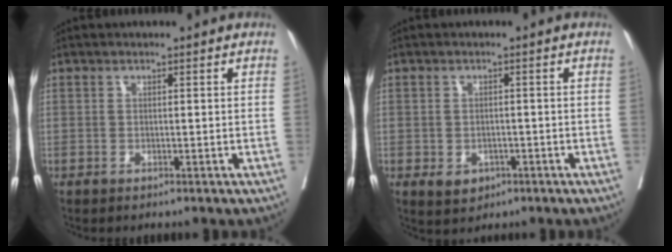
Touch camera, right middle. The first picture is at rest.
{"total": 3.1, "force": [-1.4, 2.4, 1.4], "torque": [-0.016, 0.002, -0.010]}